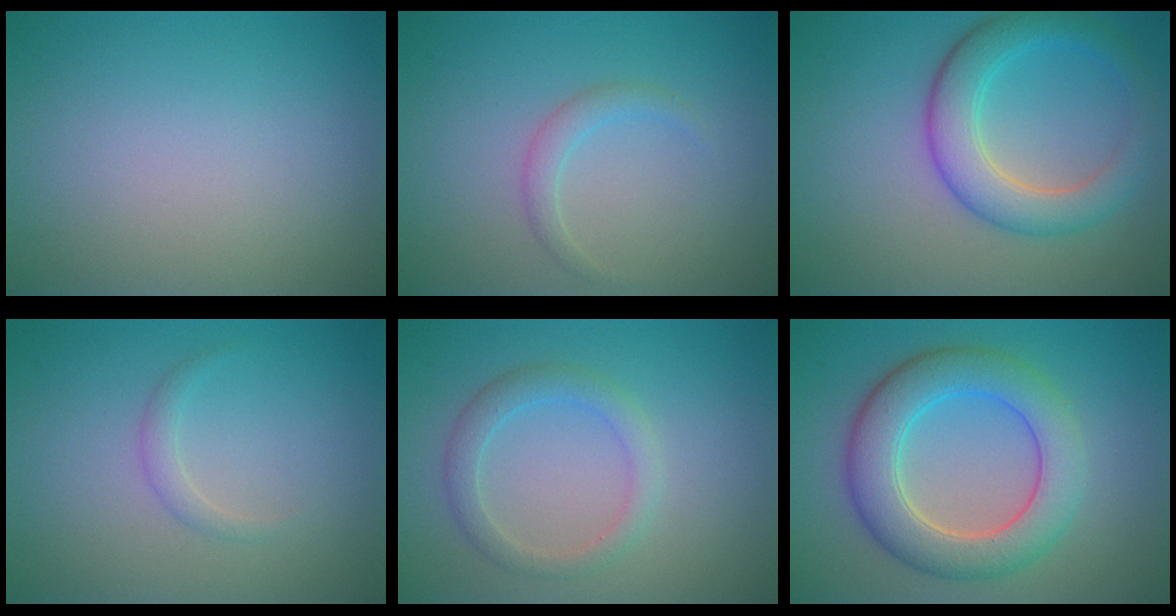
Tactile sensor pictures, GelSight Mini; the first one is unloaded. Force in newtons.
{"total": 1.4, "press": 1.4, "slide": 0.0}
{"total": 5.1, "press": 5.1, "slide": 0.1}
{"total": 1.1, "press": 1.1, "slide": 0.1}
{"total": 2.4, "press": 2.4, "slide": 0.2}
{"total": 6.9, "press": 6.9, "slide": 0.0}